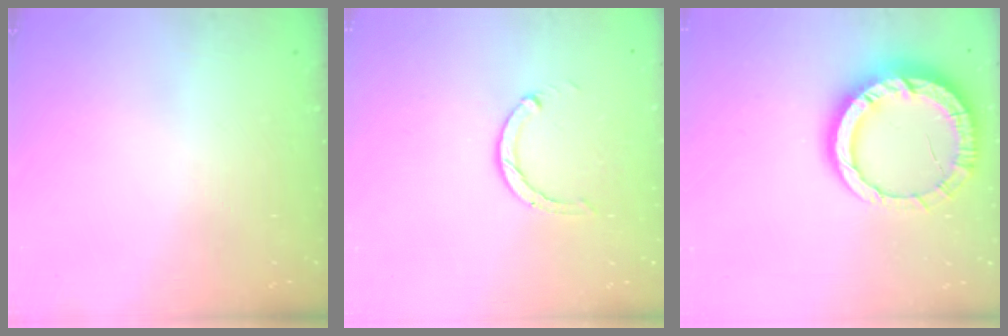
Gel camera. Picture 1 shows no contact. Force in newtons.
{"total": 2.0, "press": 2.0, "slide": 0.3}
{"total": 14.6, "press": 14.5, "slide": 1.4}